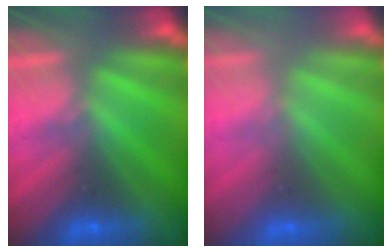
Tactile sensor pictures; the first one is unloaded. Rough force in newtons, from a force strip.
{"total": 2.9}